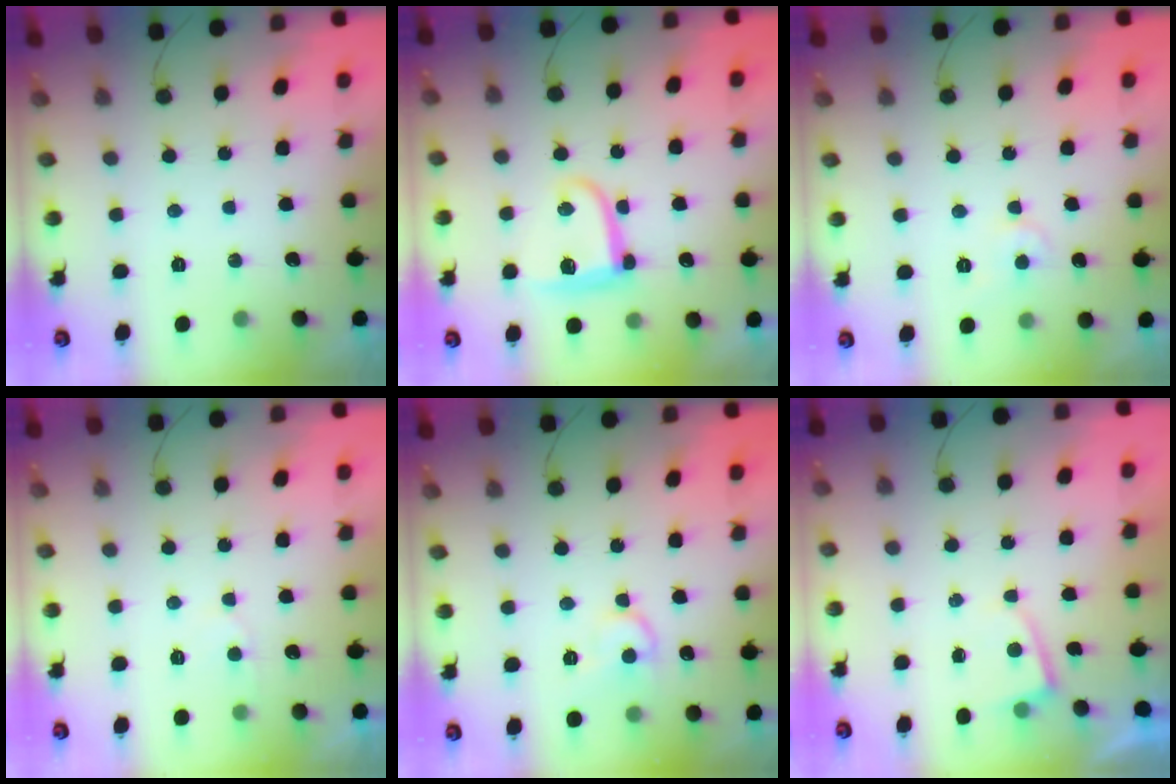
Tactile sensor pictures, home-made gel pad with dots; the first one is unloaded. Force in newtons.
{"total": 10.6, "press": 10.5, "slide": 0.5}
{"total": 4.8, "press": 4.8, "slide": 0.4}
{"total": 4.7, "press": 4.7, "slide": 0.4}
{"total": 9.7, "press": 9.7, "slide": 1.0}
{"total": 2.3, "press": 2.3, "slide": 0.2}